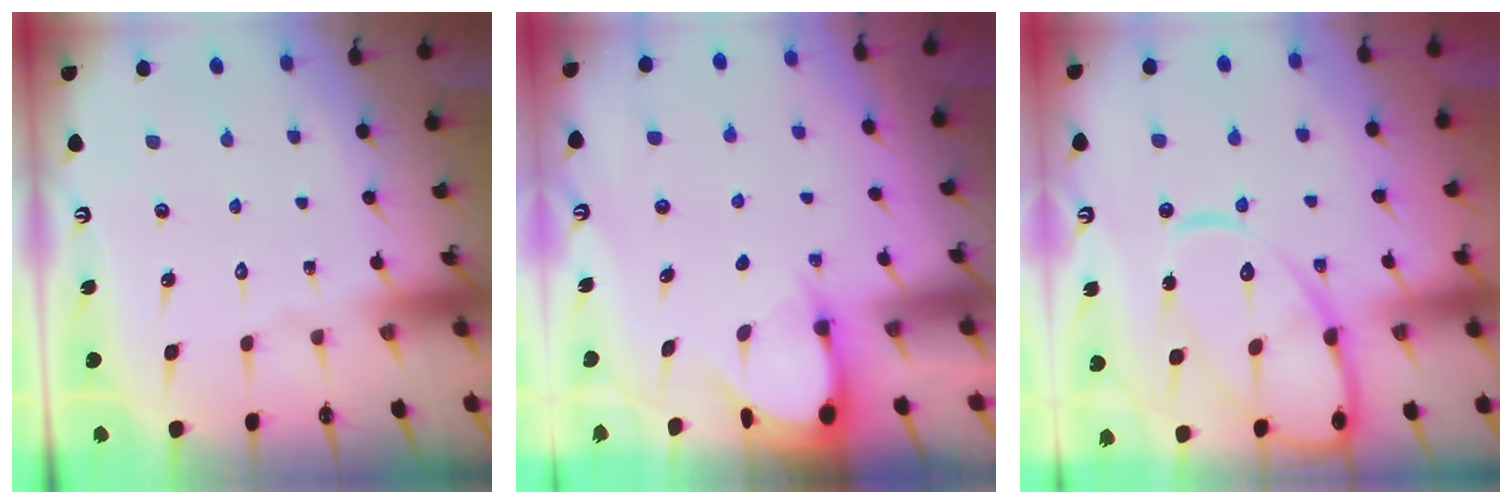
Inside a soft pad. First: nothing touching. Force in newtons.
{"total": 3.3, "press": 3.3, "slide": 0.4}
{"total": 16.8, "press": 16.7, "slide": 1.7}